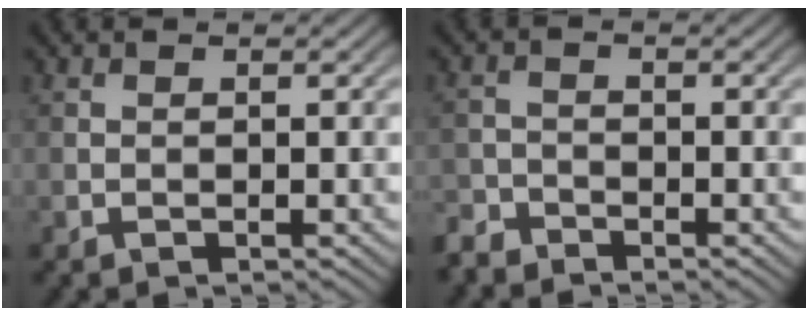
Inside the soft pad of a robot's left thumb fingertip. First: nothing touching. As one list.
[{"total": 2.6, "force": [-2.5, 0.8, 0.4], "torque": [-0.008, -0.005, -0.061]}]